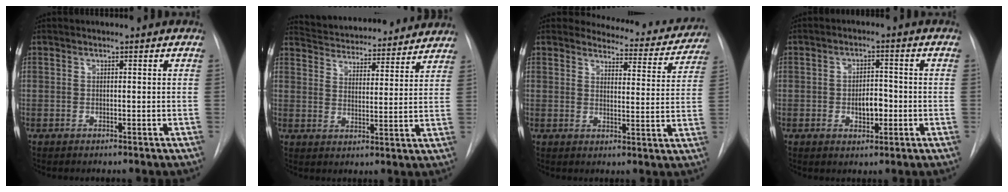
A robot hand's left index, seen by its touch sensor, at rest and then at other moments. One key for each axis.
{"total": 20.5, "fx": 19.3, "fy": 4.4, "fz": 5.4, "tx": -0.086, "ty": 0.007, "tz": 0.257}
{"total": 11.3, "fx": 10.9, "fy": 2.9, "fz": 0.7, "tx": 0.017, "ty": -0.035, "tz": 0.109}
{"total": 4.2, "fx": -1.0, "fy": 2.2, "fz": 3.5, "tx": -0.051, "ty": 0.004, "tz": -0.010}